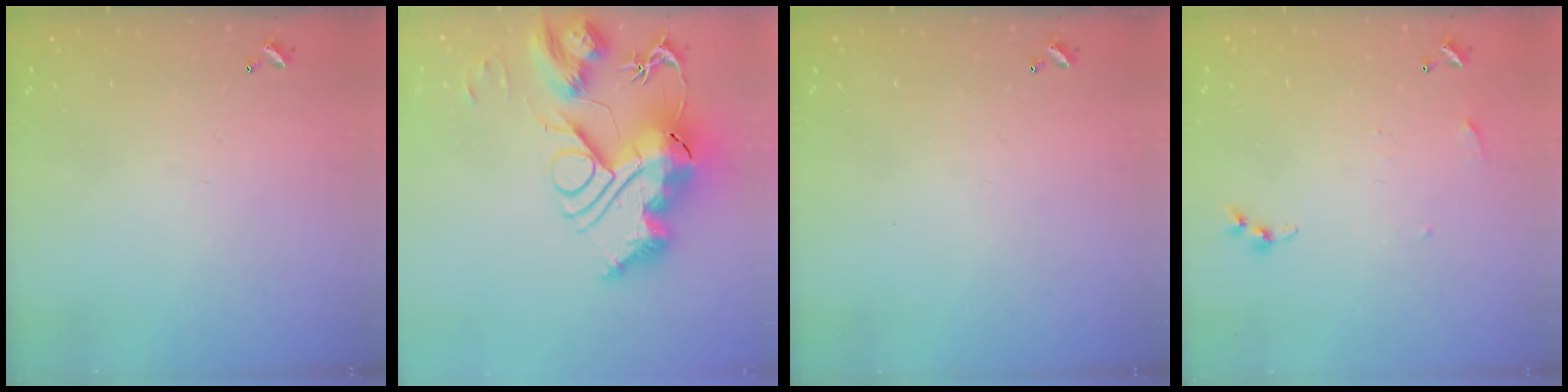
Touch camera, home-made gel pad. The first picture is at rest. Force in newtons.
{"total": 0.7, "press": 0.7, "slide": 0.0}
{"total": 0.0}
{"total": 5.1, "press": 5.0, "slide": 0.6}